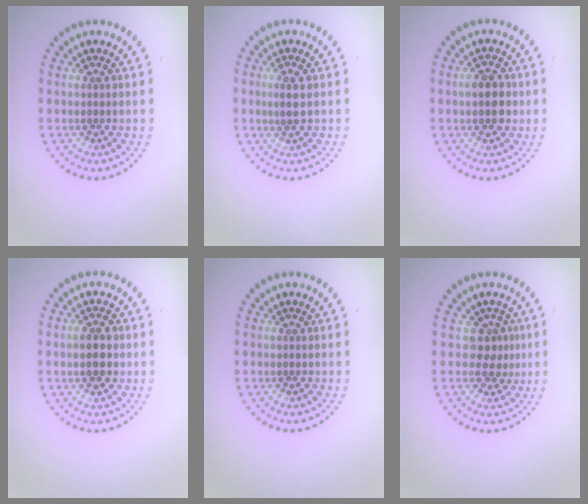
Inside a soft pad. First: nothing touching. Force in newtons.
{"total": 1.7, "press": 1.6, "slide": 0.5}
{"total": 3.0, "press": 3.0, "slide": 0.2}
{"total": 2.5, "press": 2.5, "slide": 0.2}
{"total": 0.0}
{"total": 2.3, "press": 1.5, "slide": 1.7}